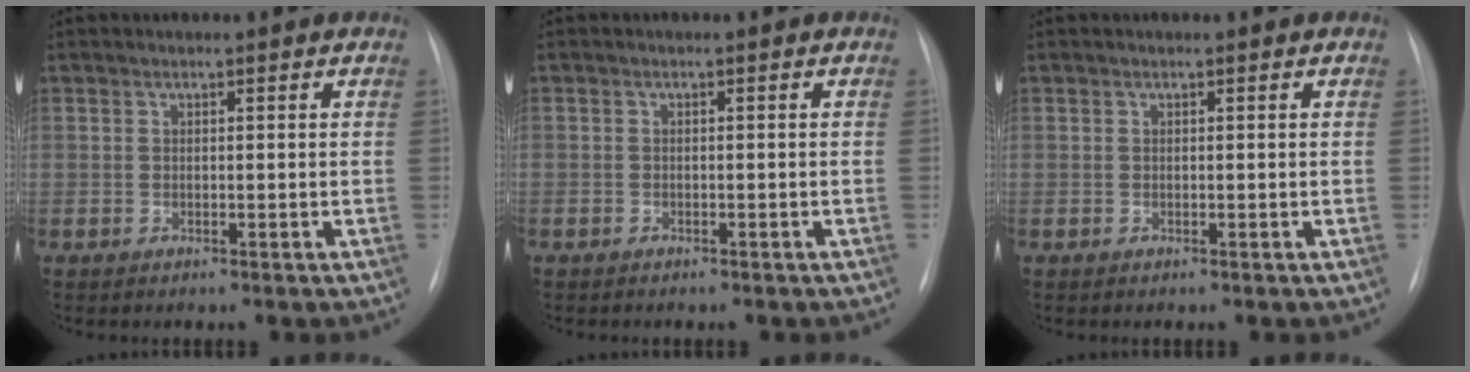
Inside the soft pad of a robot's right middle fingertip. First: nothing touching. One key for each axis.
{"total": 1.1, "fx": -0.9, "fy": 0.5, "fz": 0.4, "tx": -0.010, "ty": 0.001, "tz": -0.012}
{"total": 0.0}